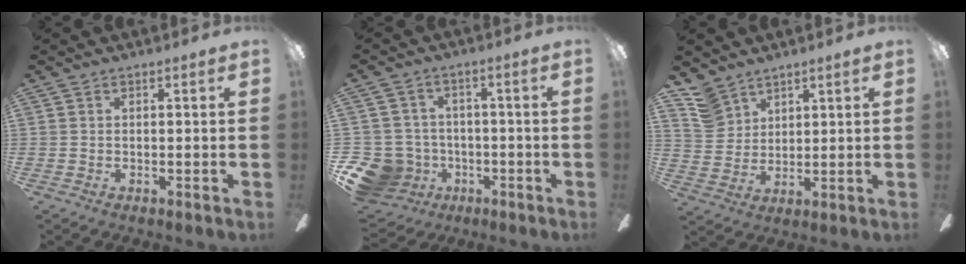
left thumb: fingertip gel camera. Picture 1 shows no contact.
{"total": 10.6, "force": [-4.4, 9.0, 3.3], "torque": [-0.115, 0.026, -0.075]}
{"total": 8.5, "force": [6.4, 5.4, 1.5], "torque": [-0.037, -0.031, 0.125]}